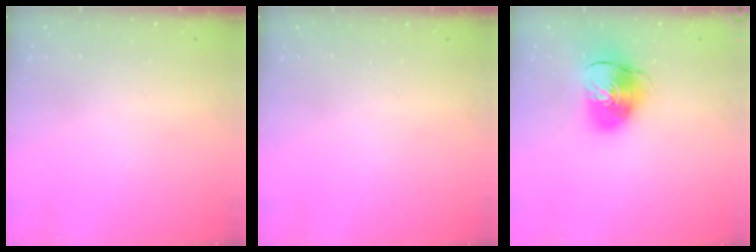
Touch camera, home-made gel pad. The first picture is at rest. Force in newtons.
{"total": 0.0}
{"total": 10.8, "press": 10.7, "slide": 1.5}